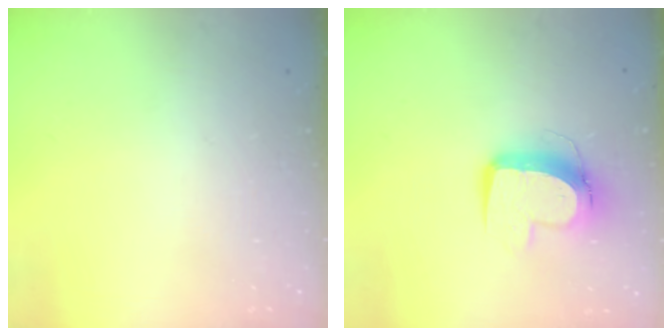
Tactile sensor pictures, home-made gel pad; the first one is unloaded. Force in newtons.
{"total": 10.9, "press": 10.9, "slide": 1.2}